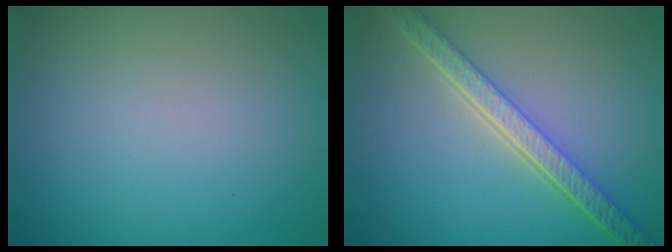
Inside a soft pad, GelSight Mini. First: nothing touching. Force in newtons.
{"total": 5.8, "press": 4.5, "slide": 3.6}